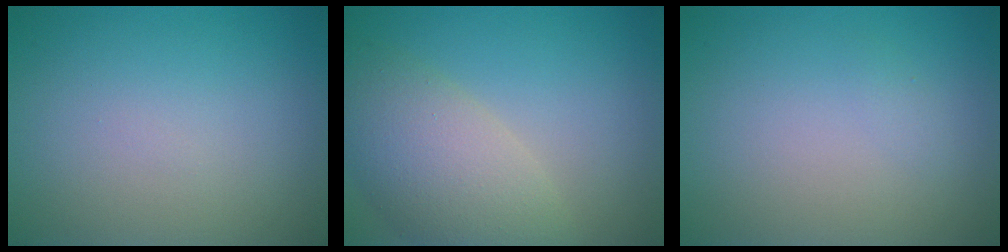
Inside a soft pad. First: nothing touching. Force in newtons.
{"total": 6.9, "press": 6.9, "slide": 0.9}
{"total": 0.6, "press": 0.5, "slide": 0.1}